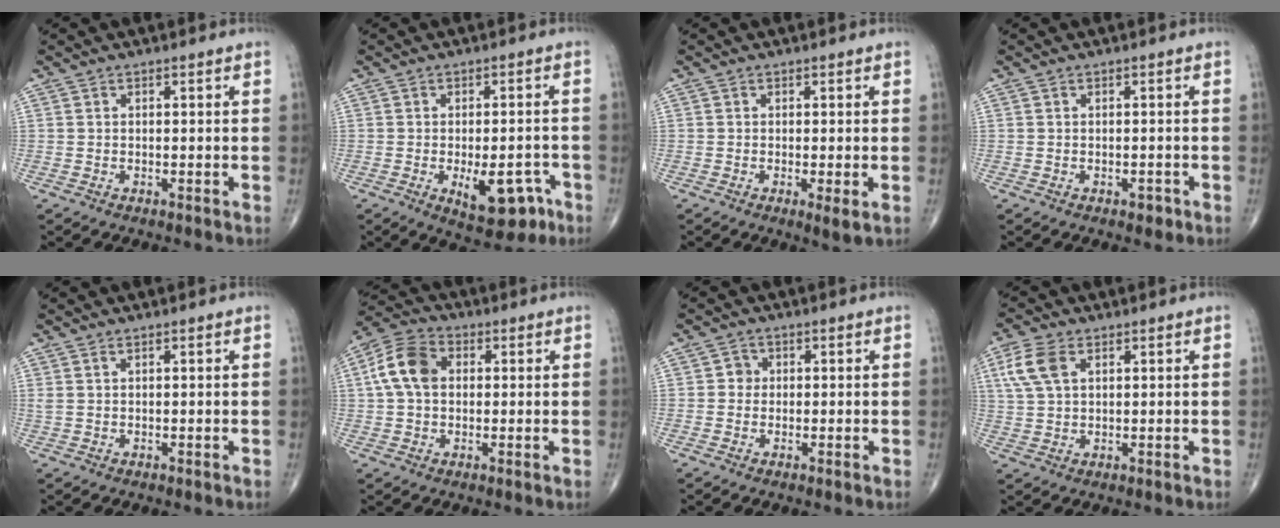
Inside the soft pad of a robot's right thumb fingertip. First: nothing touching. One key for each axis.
{"total": 9.5, "fx": -3.7, "fy": 4.6, "fz": 7.5, "tx": -0.083, "ty": 0.011, "tz": -0.041}
{"total": 2.4, "fx": -0.5, "fy": 0.3, "fz": 2.4, "tx": -0.044, "ty": -0.011, "tz": -0.010}
{"total": 1.4, "fx": -0.7, "fy": 0.8, "fz": 0.9, "tx": -0.005, "ty": 0.001, "tz": -0.010}
{"total": 1.1, "fx": 0.7, "fy": 0.4, "fz": 0.7, "tx": -0.019, "ty": 0.007, "tz": 0.019}
{"total": 9.3, "fx": 1.4, "fy": 6.6, "fz": 6.5, "tx": -0.123, "ty": 0.022, "tz": 0.018}
{"total": 1.9, "fx": 0.1, "fy": 1.8, "fz": 0.6, "tx": 0.003, "ty": 0.005, "tz": -0.004}
{"total": 6.8, "fx": 2.6, "fy": 3.9, "fz": 4.9, "tx": -0.112, "ty": 0.005, "tz": 0.055}